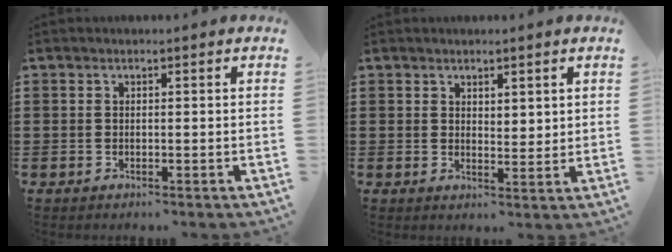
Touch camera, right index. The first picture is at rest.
{"total": 2.2, "force": [1.9, 1.0, 0.3], "torque": [-0.010, 0.006, 0.037]}